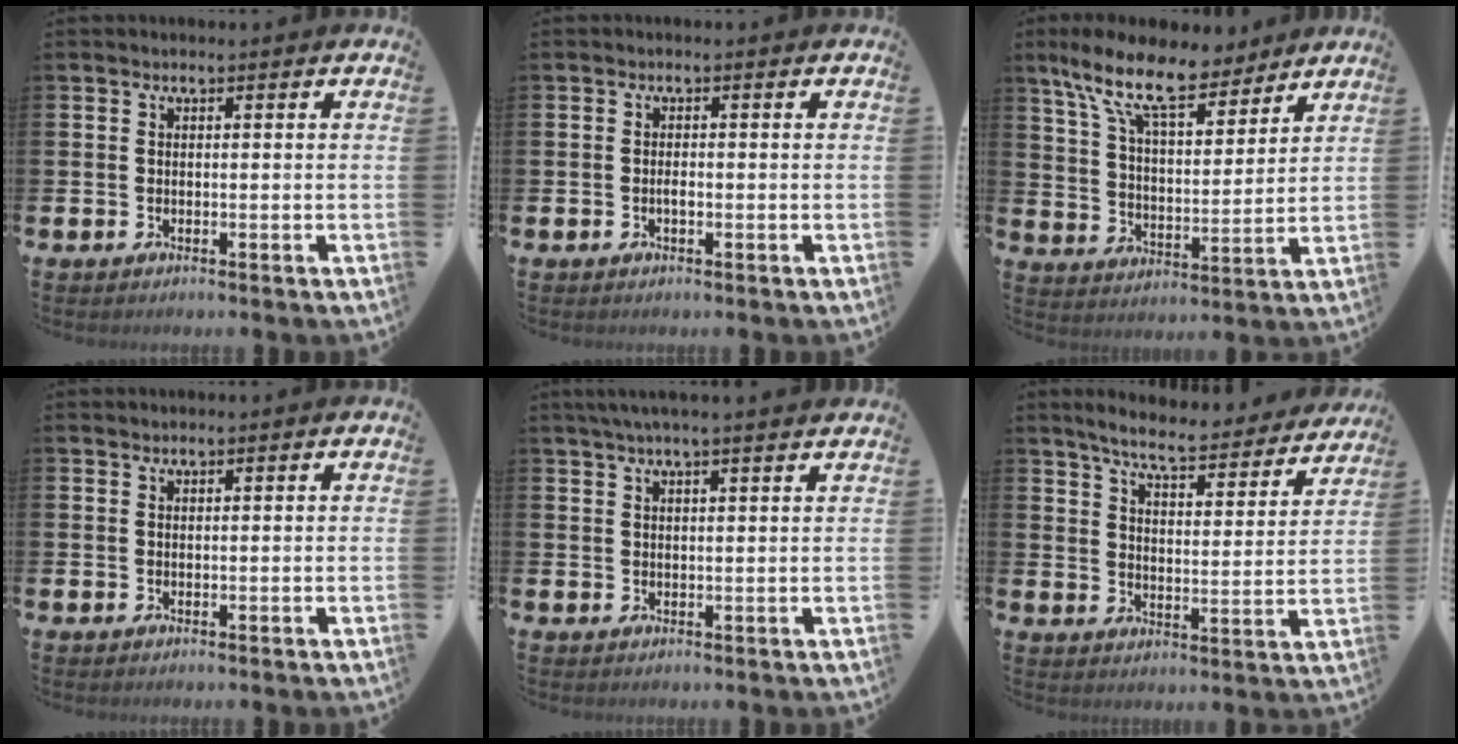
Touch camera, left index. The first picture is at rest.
{"total": 0.9, "force": [-0.2, 0.3, 0.8], "torque": [-0.022, 0.003, -0.003]}
{"total": 13.1, "force": [10.4, 4.5, 6.6], "torque": [-0.154, -0.053, 0.186]}
{"total": 0.7, "force": [0.7, 0.1, 0.0], "torque": [0.001, 0.001, 0.013]}
{"total": 3.1, "force": [2.8, -0.3, 1.4], "torque": [-0.039, 0.000, 0.053]}
{"total": 7.2, "force": [6.7, 0.5, 2.6], "torque": [-0.072, -0.045, 0.113]}